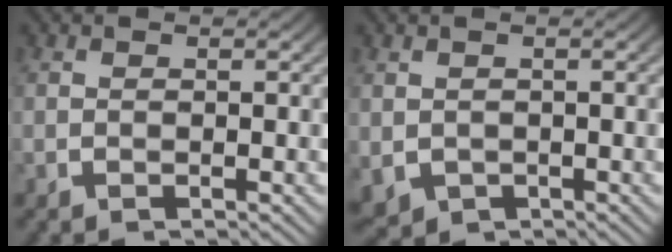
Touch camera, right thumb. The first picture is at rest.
{"total": 3.5, "force": [-1.1, 2.9, 1.5], "torque": [-0.040, -0.027, -0.003]}